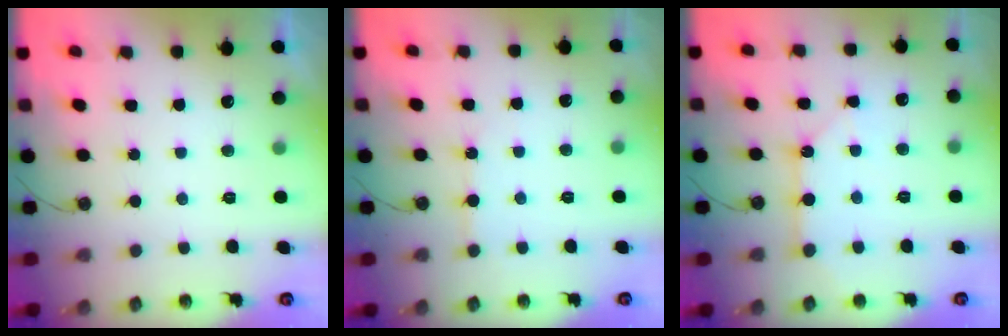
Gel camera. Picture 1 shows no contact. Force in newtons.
{"total": 5.4, "press": 5.4, "slide": 0.3}
{"total": 5.2, "press": 5.2, "slide": 0.5}